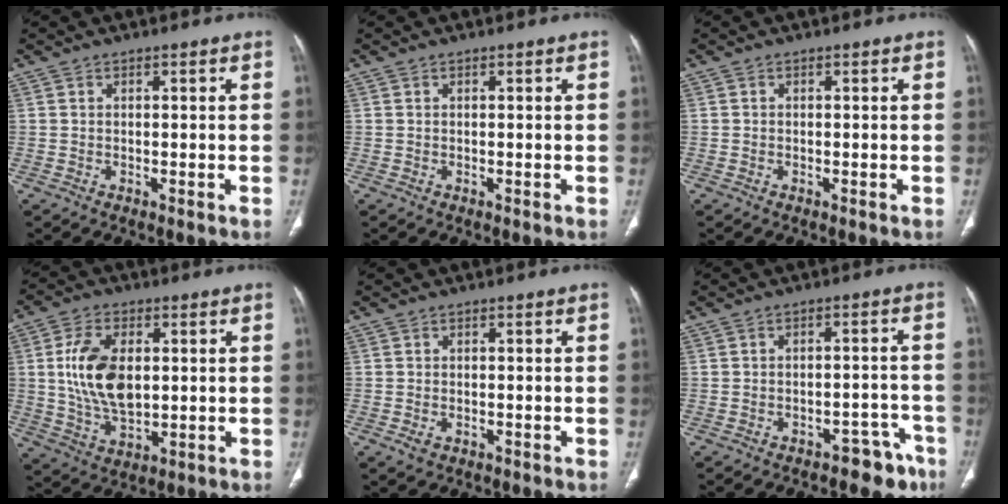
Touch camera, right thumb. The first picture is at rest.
{"total": 0.0}
{"total": 0.0}
{"total": 13.1, "force": [1.6, 7.6, 10.5], "torque": [-0.191, -0.007, 0.037]}
{"total": 1.8, "force": [-0.8, 1.2, 1.1], "torque": [-0.022, 0.004, -0.008]}
{"total": 7.1, "force": [-5.2, 3.8, 3.0], "torque": [-0.013, 0.050, -0.066]}